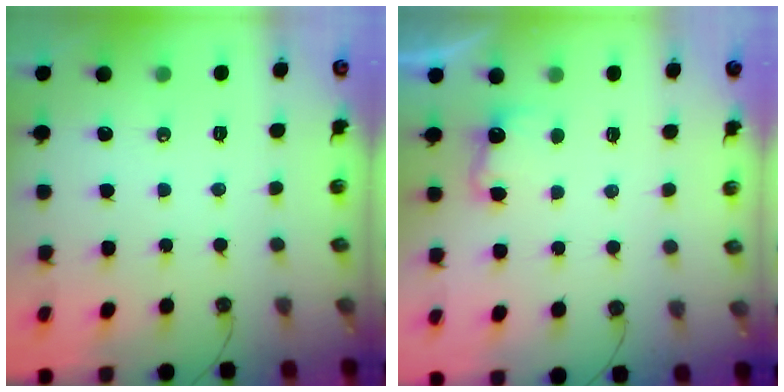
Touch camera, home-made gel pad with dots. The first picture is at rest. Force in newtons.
{"total": 3.8, "press": 3.6, "slide": 1.0}